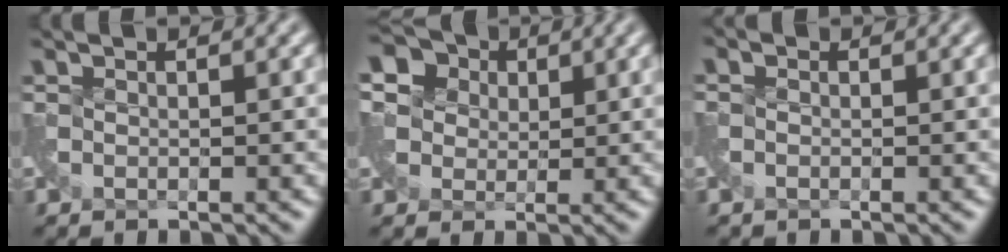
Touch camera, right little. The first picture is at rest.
{"total": 6.3, "force": [2.2, 5.1, 3.0], "torque": [-0.050, 0.035, 0.006]}
{"total": 0.8, "force": [-0.6, 0.1, -0.5], "torque": [0.008, -0.006, -0.015]}